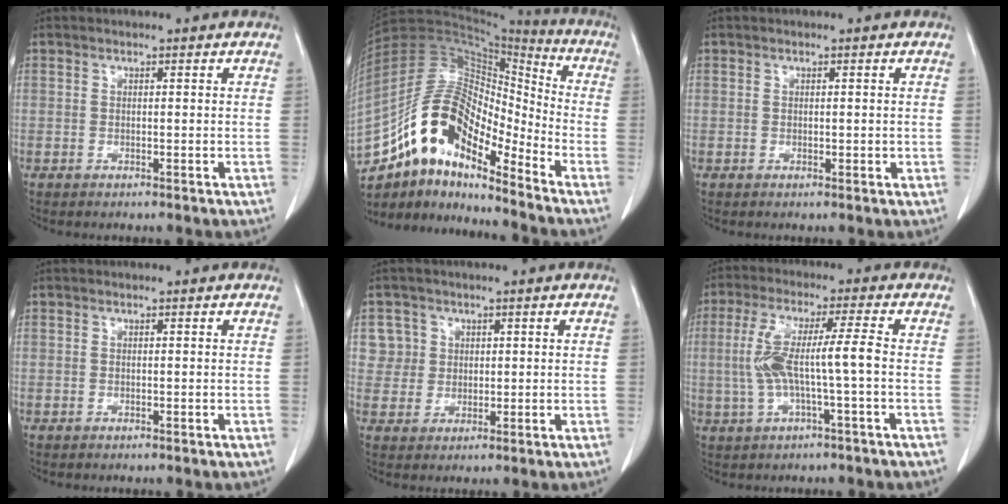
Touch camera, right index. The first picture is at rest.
{"total": 16.0, "force": [-11.0, 5.6, 10.2], "torque": [-0.189, 0.051, -0.196]}
{"total": 0.7, "force": [0.2, 0.5, 0.5], "torque": [-0.003, 0.000, 0.008]}
{"total": 0.0}
{"total": 4.3, "force": [1.6, 4.0, -0.4], "torque": [0.028, 0.008, 0.033]}
{"total": 8.2, "force": [-0.6, 0.0, 8.1], "torque": [-0.165, 0.019, -0.008]}